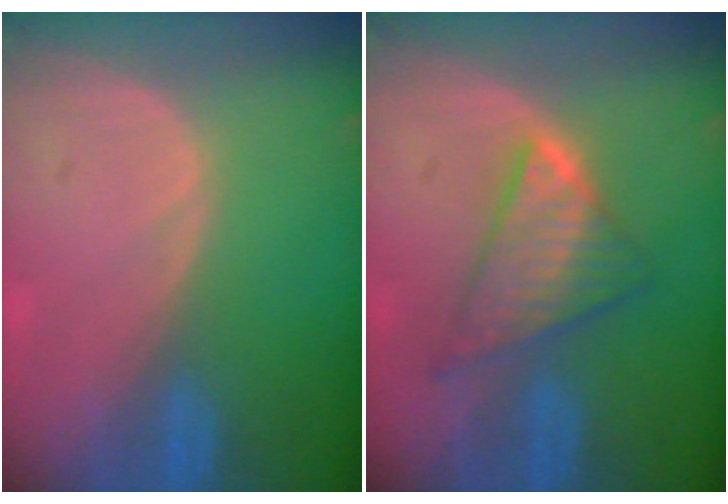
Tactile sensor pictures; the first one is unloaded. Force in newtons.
{"total": 6.5, "press": 6.5, "slide": 0.2}